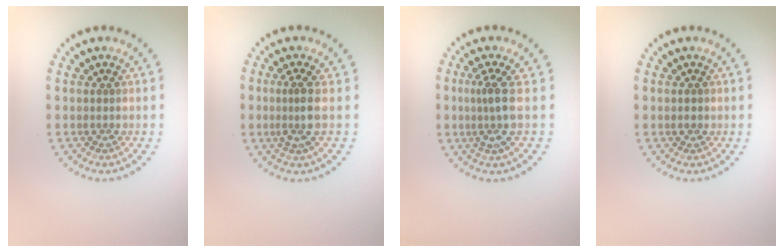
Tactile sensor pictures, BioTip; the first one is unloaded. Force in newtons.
{"total": 2.4, "press": 1.7, "slide": 1.6}
{"total": 2.8, "press": 2.0, "slide": 1.9}
{"total": 1.0, "press": 1.0, "slide": 0.0}